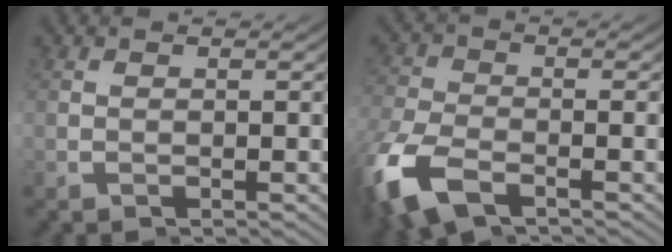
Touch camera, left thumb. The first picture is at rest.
{"total": 4.6, "force": [-3.0, 2.6, 2.3], "torque": [-0.087, -0.009, -0.051]}